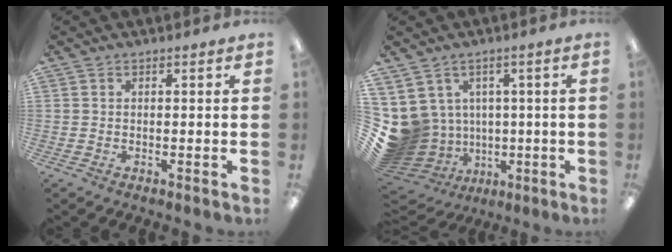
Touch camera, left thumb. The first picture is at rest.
{"total": 10.0, "force": [0.1, 9.7, 2.1], "torque": [-0.088, -0.023, 0.017]}